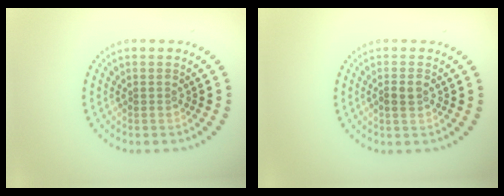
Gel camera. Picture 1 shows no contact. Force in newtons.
{"total": 1.4, "press": 1.3, "slide": 0.5}